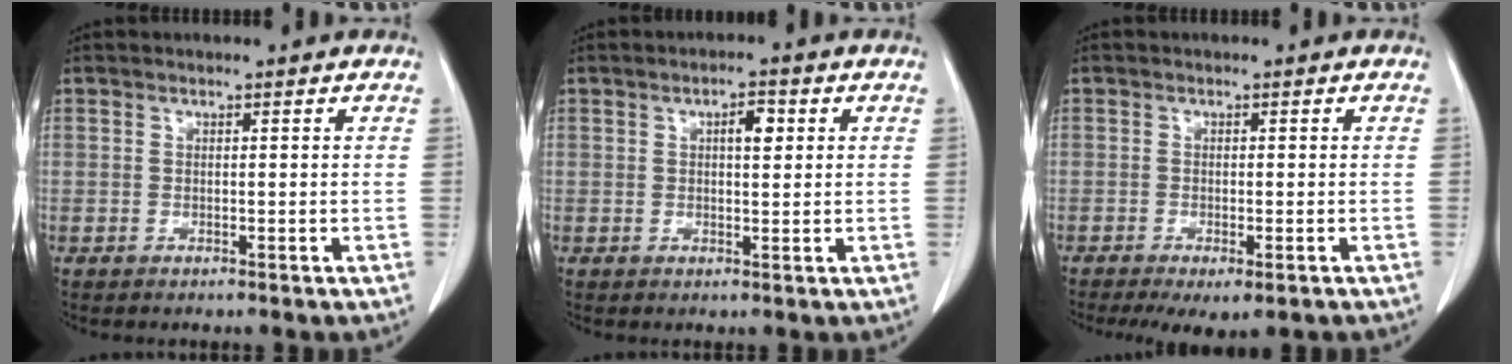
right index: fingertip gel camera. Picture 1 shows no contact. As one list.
[{"total": 3.0, "force": [0.9, 1.1, 2.7], "torque": [-0.044, 0.003, 0.013]}, {"total": 6.0, "force": [-4.0, 1.7, 4.0], "torque": [-0.053, -0.015, -0.059]}]